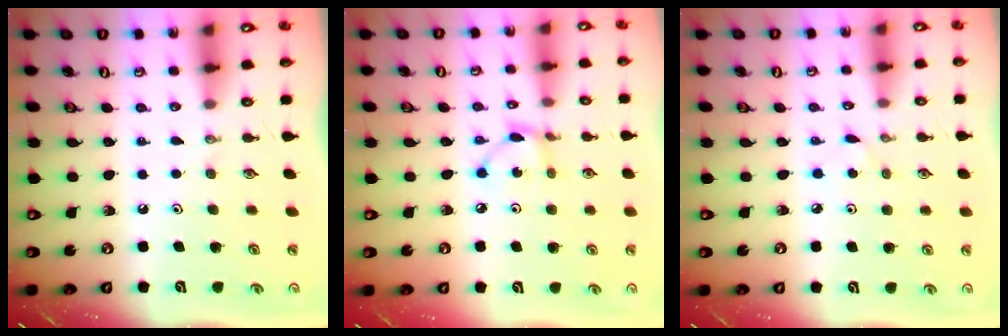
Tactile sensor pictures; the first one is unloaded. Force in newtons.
{"total": 3.3, "press": 3.3, "slide": 0.2}
{"total": 2.9, "press": 2.9, "slide": 0.1}